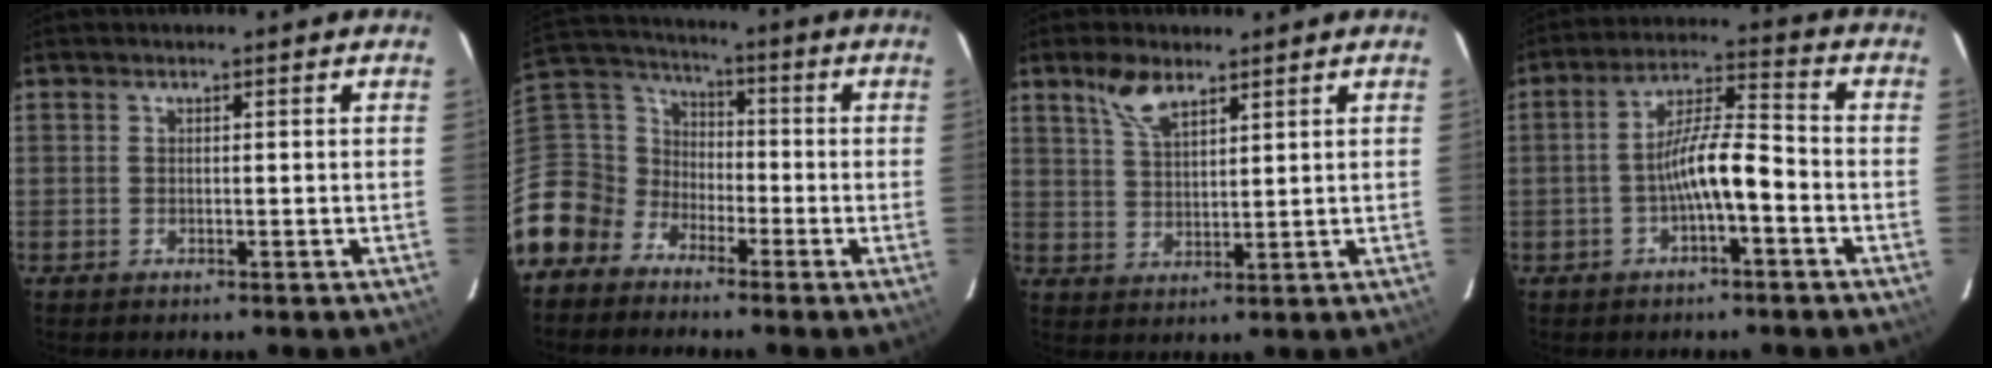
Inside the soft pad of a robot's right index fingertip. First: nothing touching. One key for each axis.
{"total": 10.7, "fx": -6.3, "fy": 8.5, "fz": 1.5, "tx": -0.070, "ty": 0.037, "tz": -0.145}
{"total": 6.1, "fx": 4.1, "fy": 2.6, "fz": 3.7, "tx": -0.069, "ty": 0.007, "tz": 0.083}
{"total": 8.2, "fx": -3.0, "fy": 1.6, "fz": 7.5, "tx": -0.145, "ty": 0.016, "tz": -0.051}